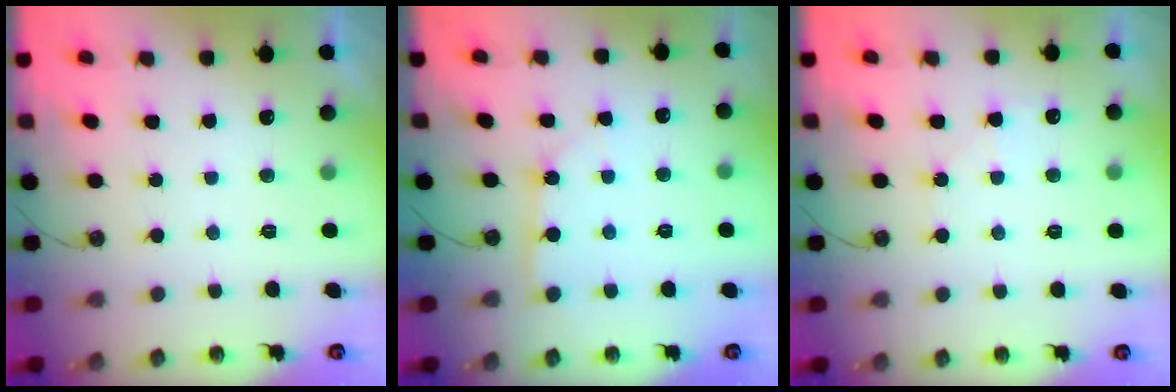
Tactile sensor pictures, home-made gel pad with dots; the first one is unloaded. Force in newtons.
{"total": 2.9, "press": 2.9, "slide": 0.1}
{"total": 6.0, "press": 6.0, "slide": 0.8}